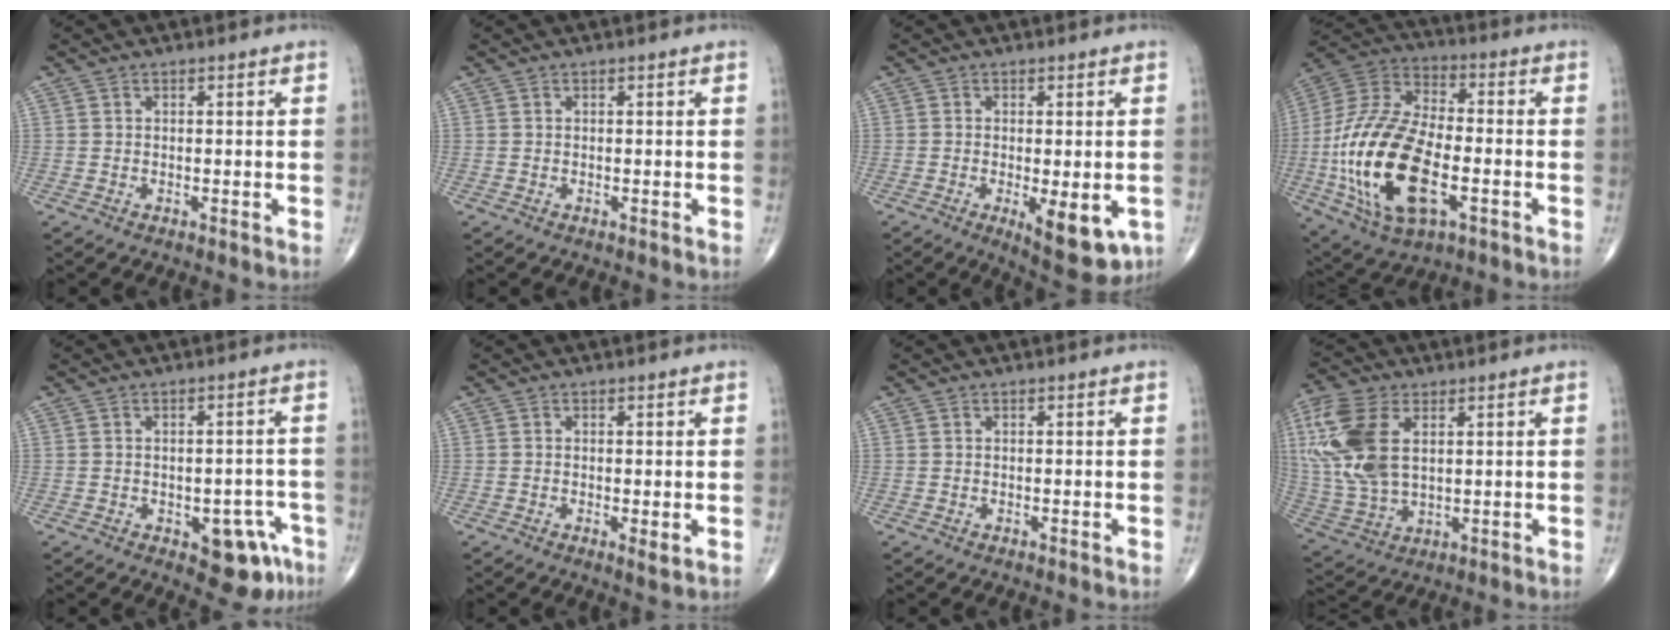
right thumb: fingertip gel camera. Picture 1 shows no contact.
{"total": 0.0}
{"total": 9.5, "force": [-3.0, 3.6, 8.3], "torque": [-0.103, -0.016, -0.035]}
{"total": 24.9, "force": [-5.7, 12.6, 20.8], "torque": [-0.434, 0.011, -0.095]}
{"total": 8.6, "force": [-4.0, 4.4, 6.3], "torque": [-0.044, 0.021, -0.041]}
{"total": 1.7, "force": [-0.2, 0.5, 1.6], "torque": [-0.033, -0.009, -0.005]}
{"total": 0.0}
{"total": 16.2, "force": [4.4, 9.2, 12.6], "torque": [-0.292, -0.007, 0.090]}